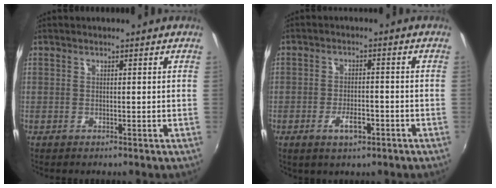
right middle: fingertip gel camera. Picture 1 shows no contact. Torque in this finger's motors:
{"motor_torque": [1.07, -1.07, 0.10, 0.08]}